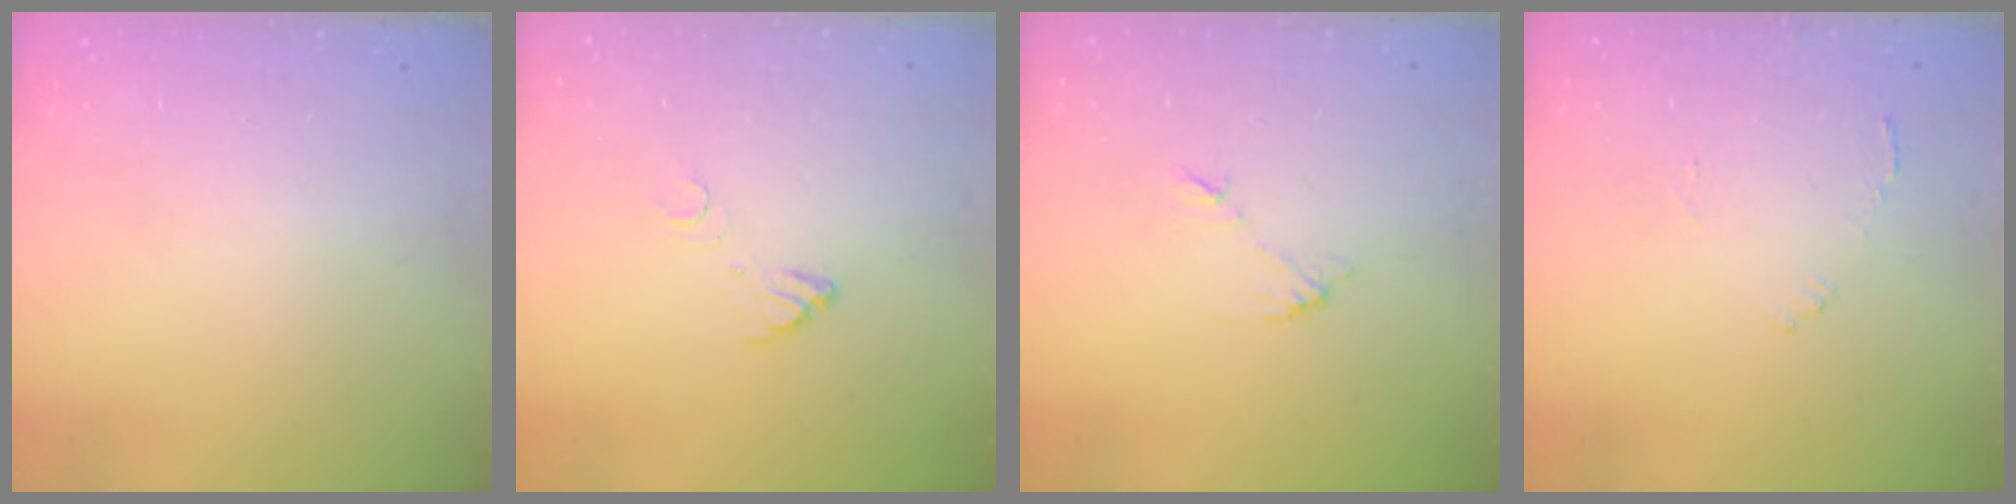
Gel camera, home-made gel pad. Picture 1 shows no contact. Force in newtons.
{"total": 3.5, "press": 3.5, "slide": 0.2}
{"total": 7.6, "press": 7.6, "slide": 0.3}
{"total": 8.1, "press": 8.1, "slide": 0.6}